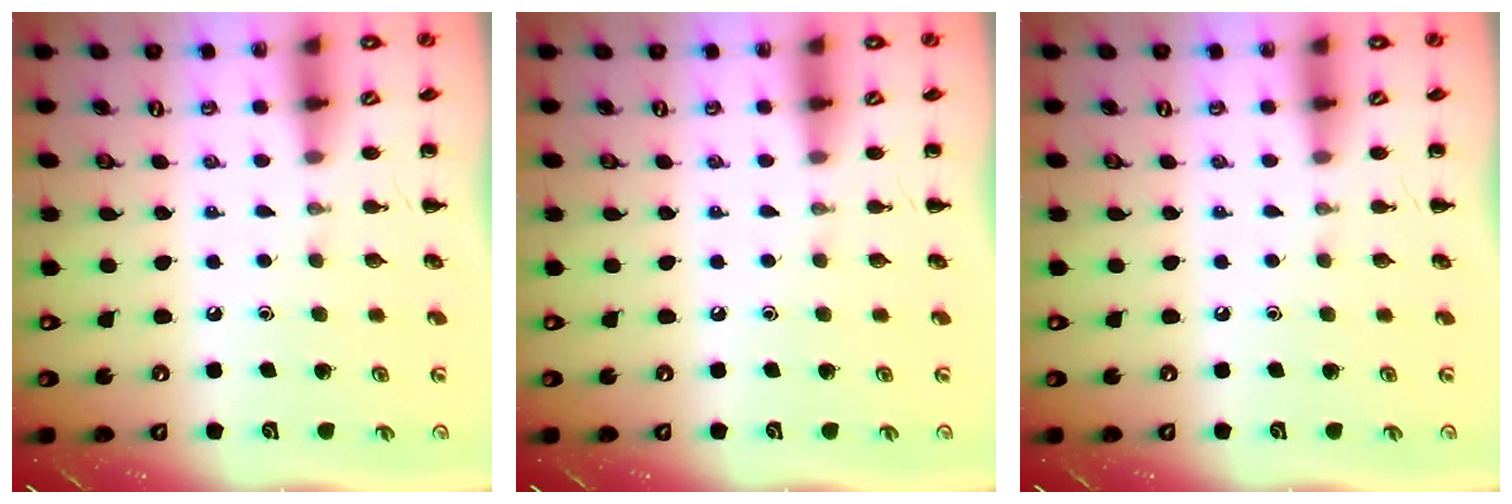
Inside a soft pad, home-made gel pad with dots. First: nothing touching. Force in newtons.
{"total": 0.0}
{"total": 0.0}